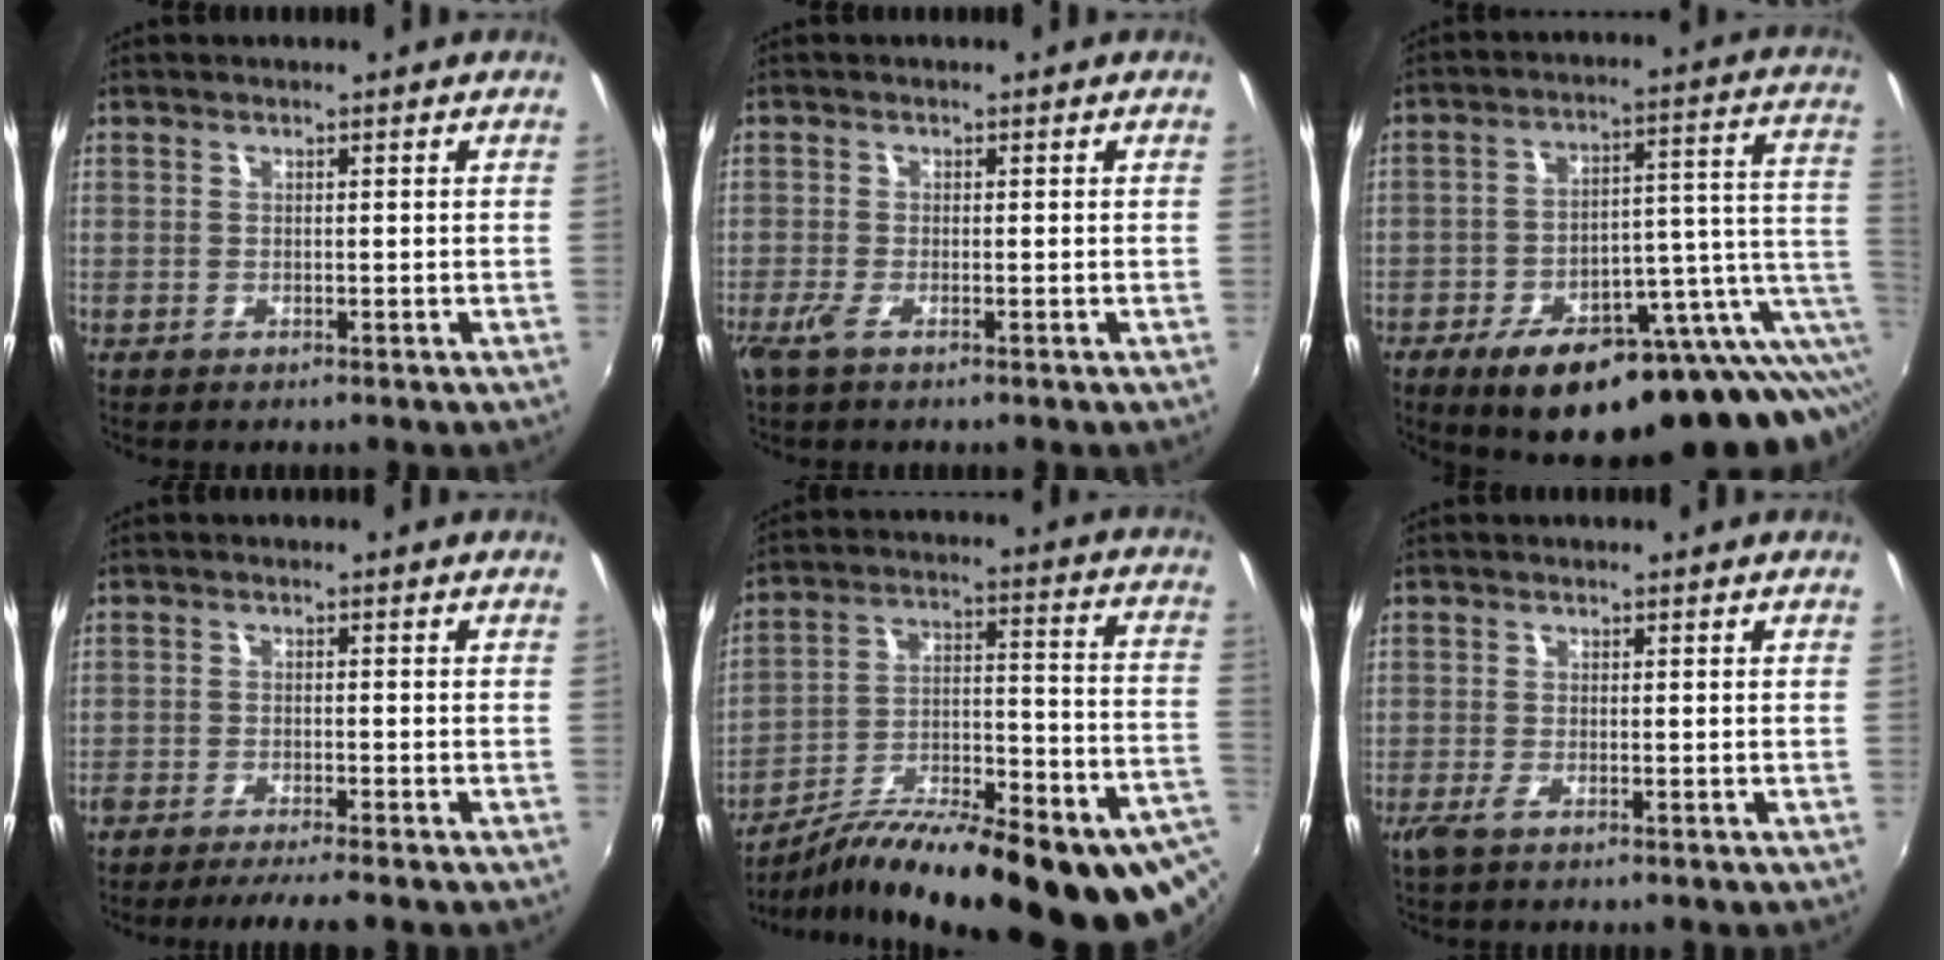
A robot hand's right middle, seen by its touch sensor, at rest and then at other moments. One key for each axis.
{"total": 2.0, "fx": -1.2, "fy": 0.0, "fz": 1.6, "tx": -0.035, "ty": -0.008, "tz": -0.024}
{"total": 25.9, "fx": -13.3, "fy": 9.8, "fz": 20.0, "tx": -0.263, "ty": 0.002, "tz": -0.176}
{"total": 5.1, "fx": -4.5, "fy": -0.3, "fz": 2.3, "tx": -0.057, "ty": -0.007, "tz": -0.075}
{"total": 30.2, "fx": -20.9, "fy": 6.9, "fz": 20.6, "tx": -0.277, "ty": -0.031, "tz": -0.304}
{"total": 1.7, "fx": -1.0, "fy": 0.0, "fz": 1.4, "tx": -0.029, "ty": -0.006, "tz": -0.018}